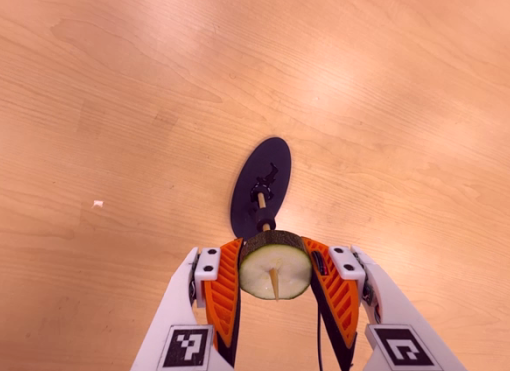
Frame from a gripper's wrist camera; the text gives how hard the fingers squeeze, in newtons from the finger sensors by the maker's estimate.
{"total": 12.6, "left": 12.6, "right": 12.6}